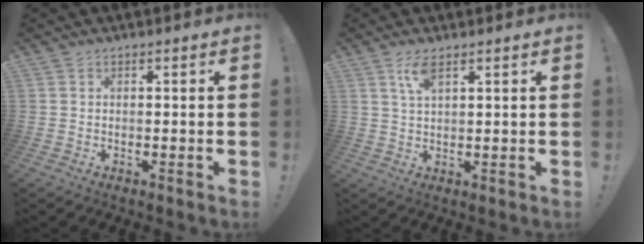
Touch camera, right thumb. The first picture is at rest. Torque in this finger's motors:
{"motor_torque": [0.49, 0.98, 0.24, 0.06, 0.01]}